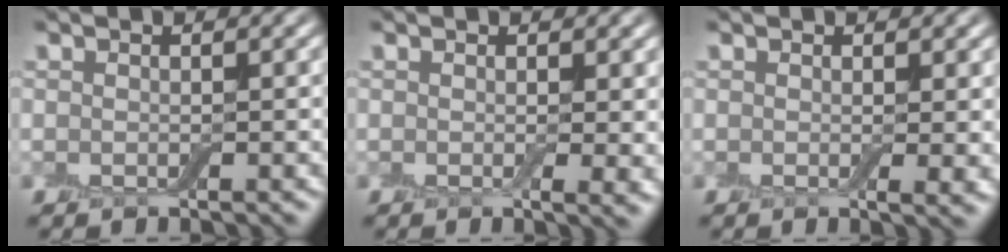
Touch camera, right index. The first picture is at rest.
{"total": 2.0, "force": [0.2, 0.4, 1.9], "torque": [-0.023, -0.009, 0.004]}
{"total": 1.9, "force": [0.3, 0.4, 1.8], "torque": [-0.020, -0.009, 0.005]}